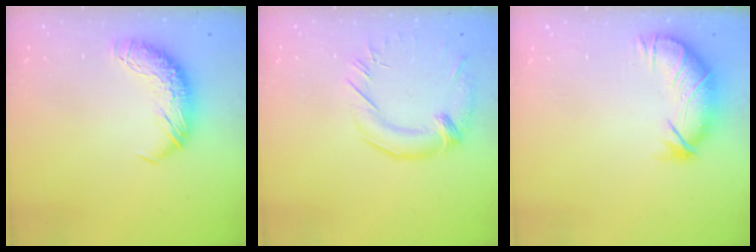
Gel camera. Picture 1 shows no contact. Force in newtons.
{"total": 1.5, "press": 0.3, "slide": 1.5}
{"total": 3.9, "press": 3.3, "slide": 2.1}